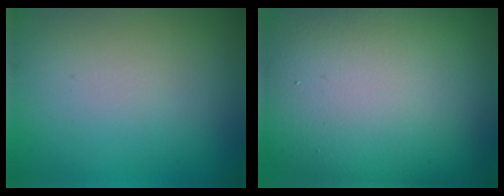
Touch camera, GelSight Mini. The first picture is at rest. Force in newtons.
{"total": 16.9, "press": 16.8, "slide": 1.4}